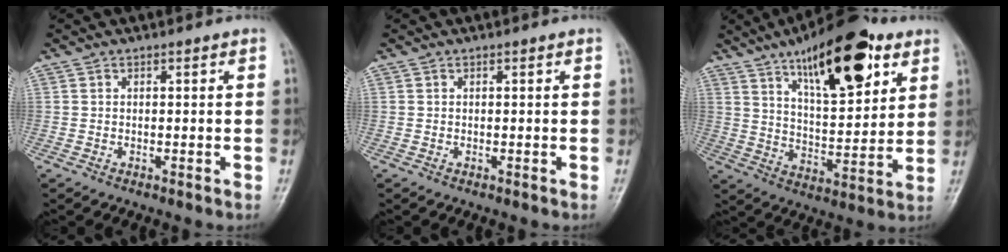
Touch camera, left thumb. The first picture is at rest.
{"total": 0.0}
{"total": 20.4, "force": [11.0, 7.7, 15.3], "torque": [-0.197, -0.044, 0.176]}